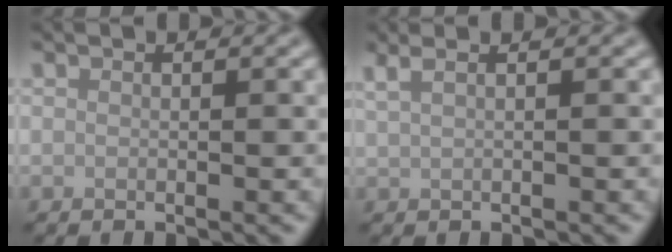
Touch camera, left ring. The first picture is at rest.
{"total": 3.1, "force": [1.9, 1.4, 2.0], "torque": [-0.026, 0.015, 0.007]}